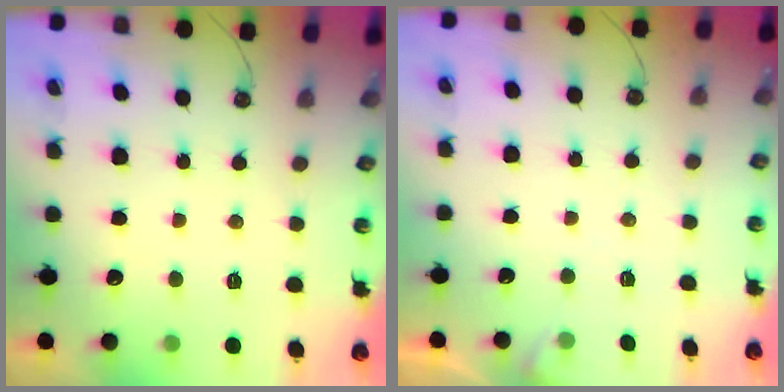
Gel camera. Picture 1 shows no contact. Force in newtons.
{"total": 4.0, "press": 3.9, "slide": 0.6}